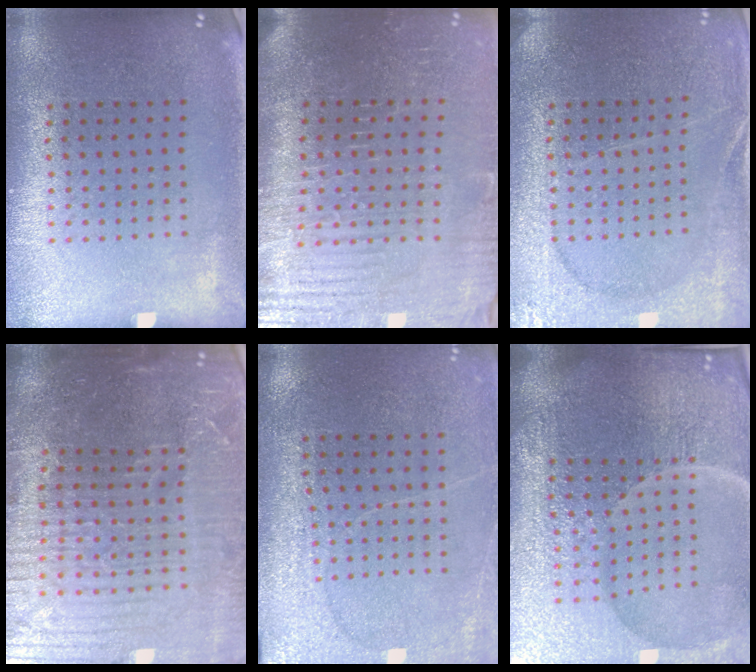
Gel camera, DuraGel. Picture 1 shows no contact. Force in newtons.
{"total": 4.5, "press": 4.3, "slide": 1.2}
{"total": 3.0, "press": 2.9, "slide": 0.4}
{"total": 6.1, "press": 5.4, "slide": 2.8}
{"total": 3.0, "press": 3.0, "slide": 0.1}
{"total": 6.2, "press": 5.7, "slide": 2.5}